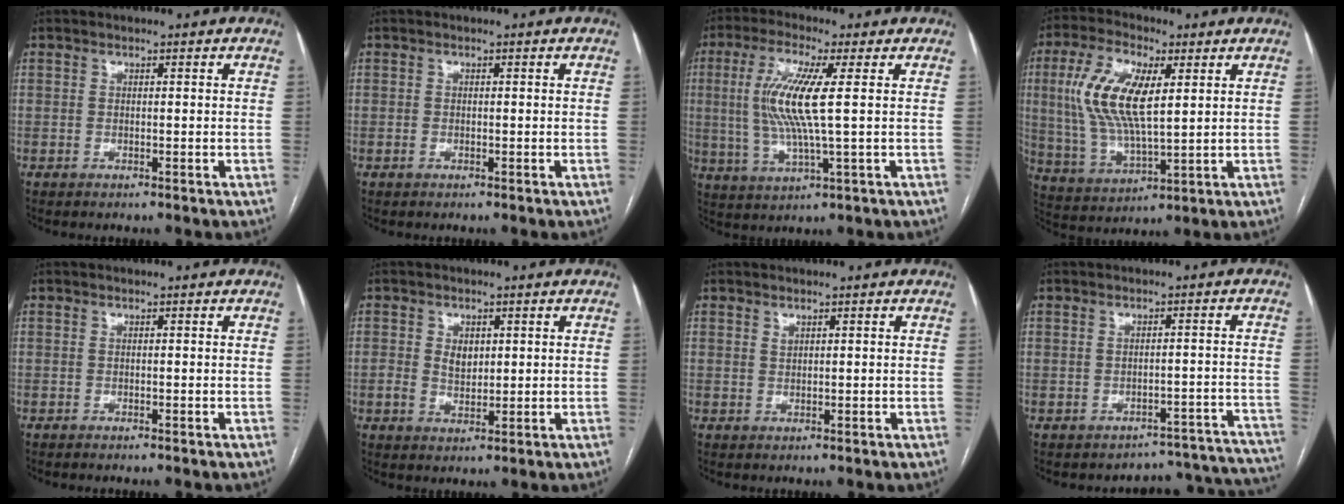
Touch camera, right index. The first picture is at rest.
{"total": 0.7, "force": [-0.3, 0.5, 0.5], "torque": [-0.010, 0.000, -0.004]}
{"total": 10.5, "force": [1.3, 0.5, 10.4], "torque": [-0.227, 0.002, 0.025]}
{"total": 13.3, "force": [3.2, 4.6, 12.1], "torque": [-0.264, 0.010, 0.063]}
{"total": 0.5, "force": [-0.5, 0.0, 0.2], "torque": [0.001, 0.000, -0.007]}
{"total": 3.6, "force": [0.7, 2.5, 2.5], "torque": [-0.046, 0.004, 0.018]}
{"total": 0.7, "force": [0.6, 0.3, 0.3], "torque": [-0.005, -0.003, 0.011]}
{"total": 13.3, "force": [-13.0, 2.8, -0.1], "torque": [0.018, 0.040, -0.134]}